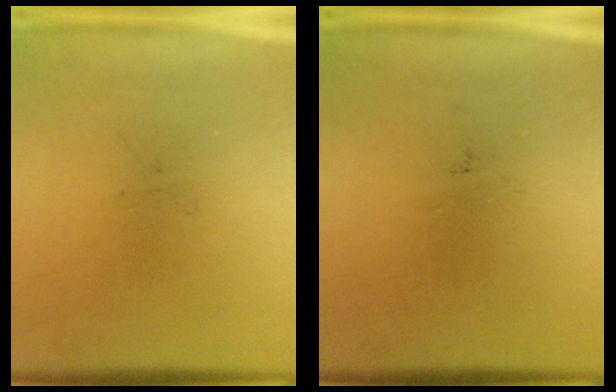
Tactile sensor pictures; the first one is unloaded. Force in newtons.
{"total": 0.0}